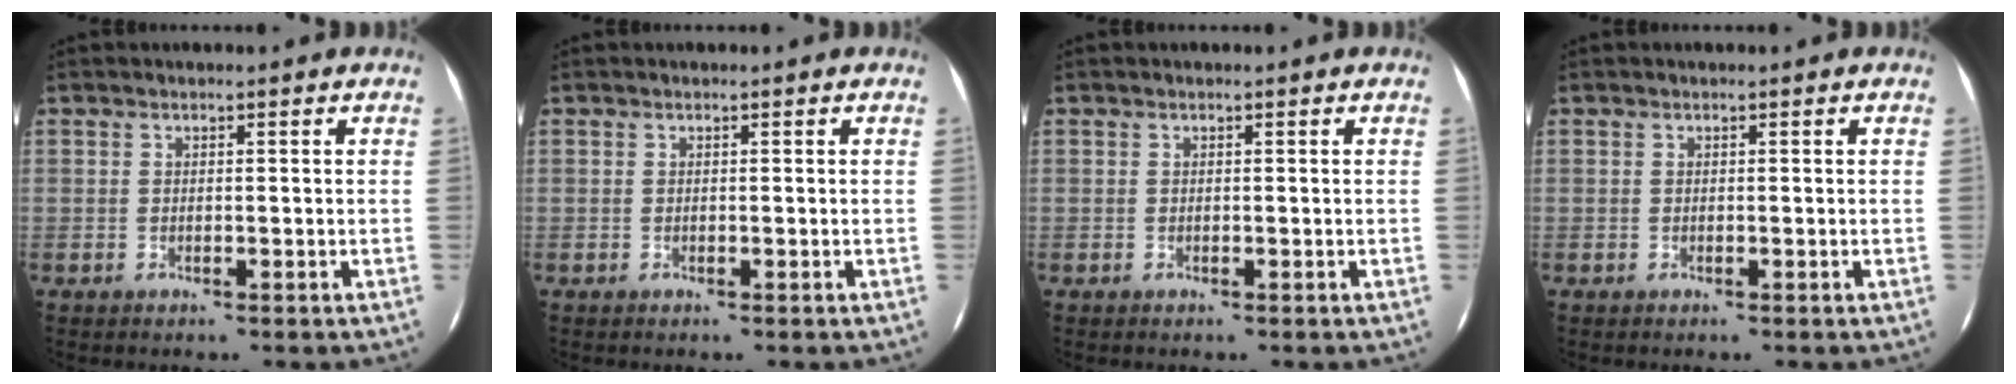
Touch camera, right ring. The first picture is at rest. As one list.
[{"total": 0.0}, {"total": 0.0}, {"total": 0.0}]